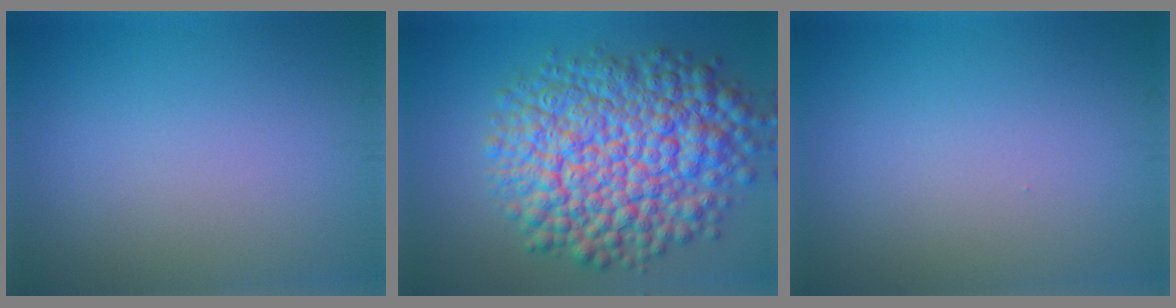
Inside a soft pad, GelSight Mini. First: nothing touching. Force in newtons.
{"total": 13.6, "press": 13.6, "slide": 0.4}
{"total": 0.0}